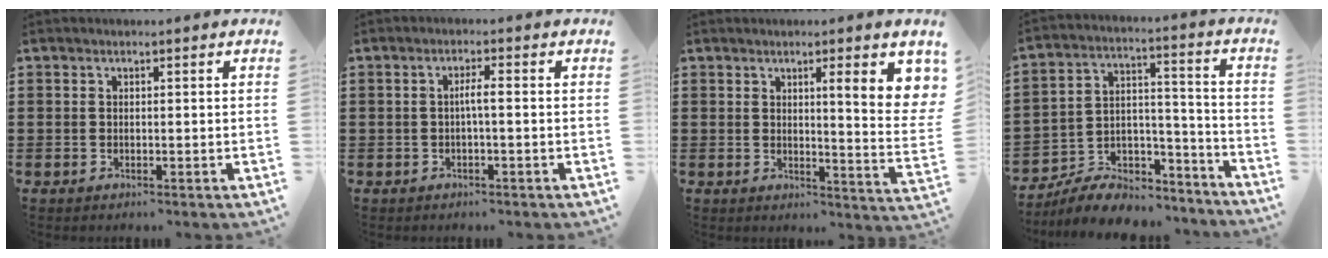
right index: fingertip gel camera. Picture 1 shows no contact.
{"total": 2.1, "force": [-0.4, 0.1, 2.1], "torque": [-0.040, 0.001, -0.009]}
{"total": 7.8, "force": [3.4, 0.9, 7.0], "torque": [-0.113, -0.018, 0.051]}
{"total": 7.1, "force": [-6.1, 3.2, 1.7], "torque": [-0.040, 0.014, -0.118]}